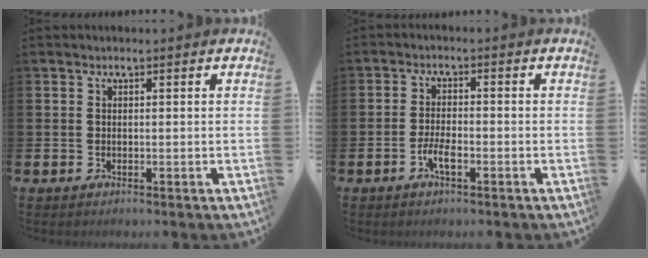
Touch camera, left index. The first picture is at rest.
{"total": 3.0, "force": [-1.2, 1.0, 2.5], "torque": [-0.055, 0.001, -0.024]}